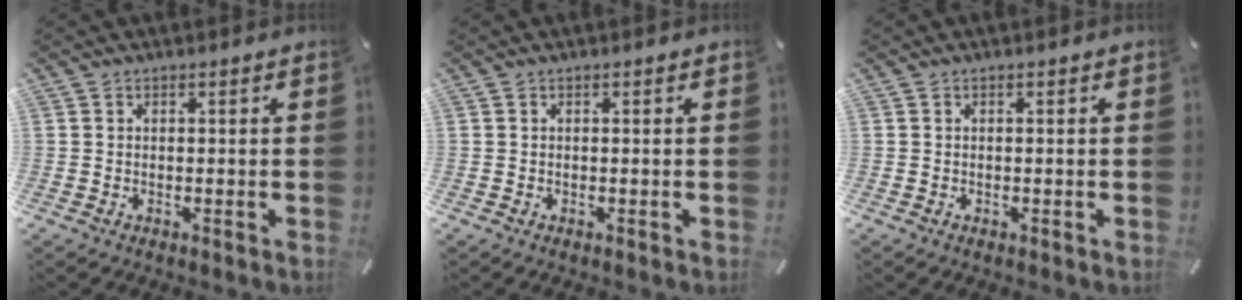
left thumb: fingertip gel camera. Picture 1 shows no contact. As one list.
[{"total": 0.0}, {"total": 0.0}]